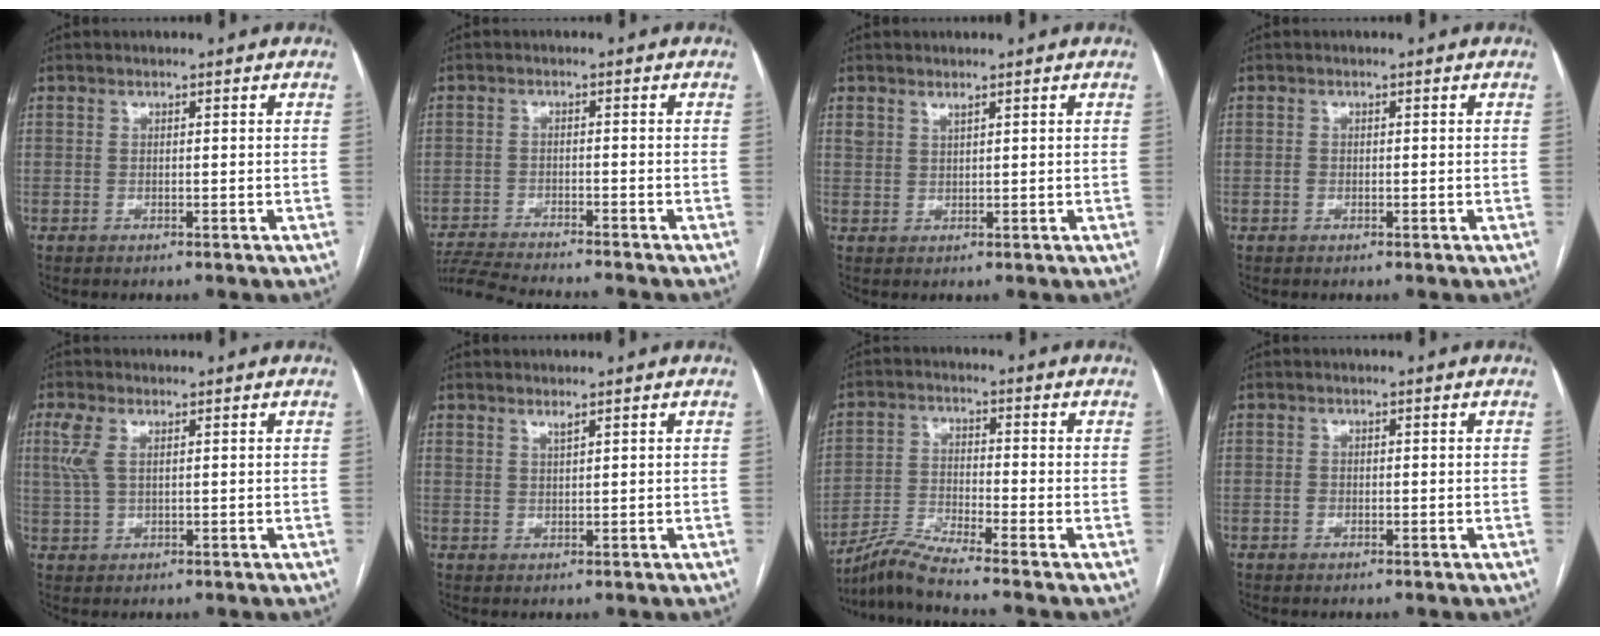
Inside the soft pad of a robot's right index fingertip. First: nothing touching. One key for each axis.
{"total": 11.4, "fx": -10.6, "fy": 0.1, "fz": 4.4, "tx": -0.070, "ty": -0.012, "tz": -0.169}
{"total": 1.6, "fx": 1.4, "fy": 0.5, "fz": 0.5, "tx": -0.017, "ty": 0.005, "tz": 0.033}
{"total": 0.6, "fx": 0.0, "fy": 0.5, "fz": 0.3, "tx": -0.009, "ty": 0.002, "tz": 0.002}
{"total": 3.9, "fx": 1.6, "fy": 1.7, "fz": 3.1, "tx": -0.098, "ty": 0.018, "tz": 0.040}
{"total": 1.2, "fx": 1.1, "fy": 0.0, "fz": 0.5, "tx": -0.016, "ty": -0.002, "tz": 0.027}
{"total": 6.6, "fx": -5.9, "fy": -1.9, "fz": 2.2, "tx": -0.056, "ty": -0.021, "tz": -0.117}
{"total": 0.8, "fx": -0.1, "fy": 0.7, "fz": 0.4, "tx": -0.011, "ty": 0.002, "tz": 0.002}